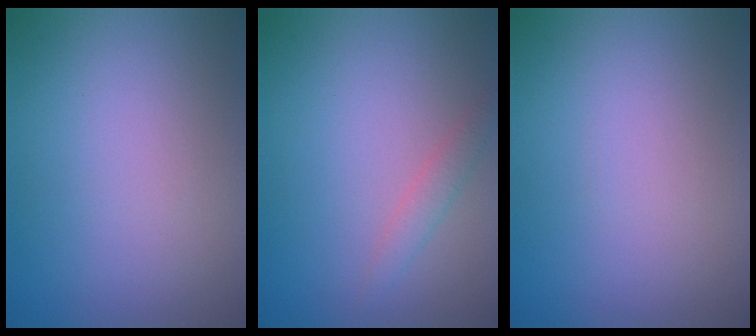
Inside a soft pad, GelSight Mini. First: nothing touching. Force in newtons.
{"total": 1.5, "press": 1.4, "slide": 0.0}
{"total": 0.0}